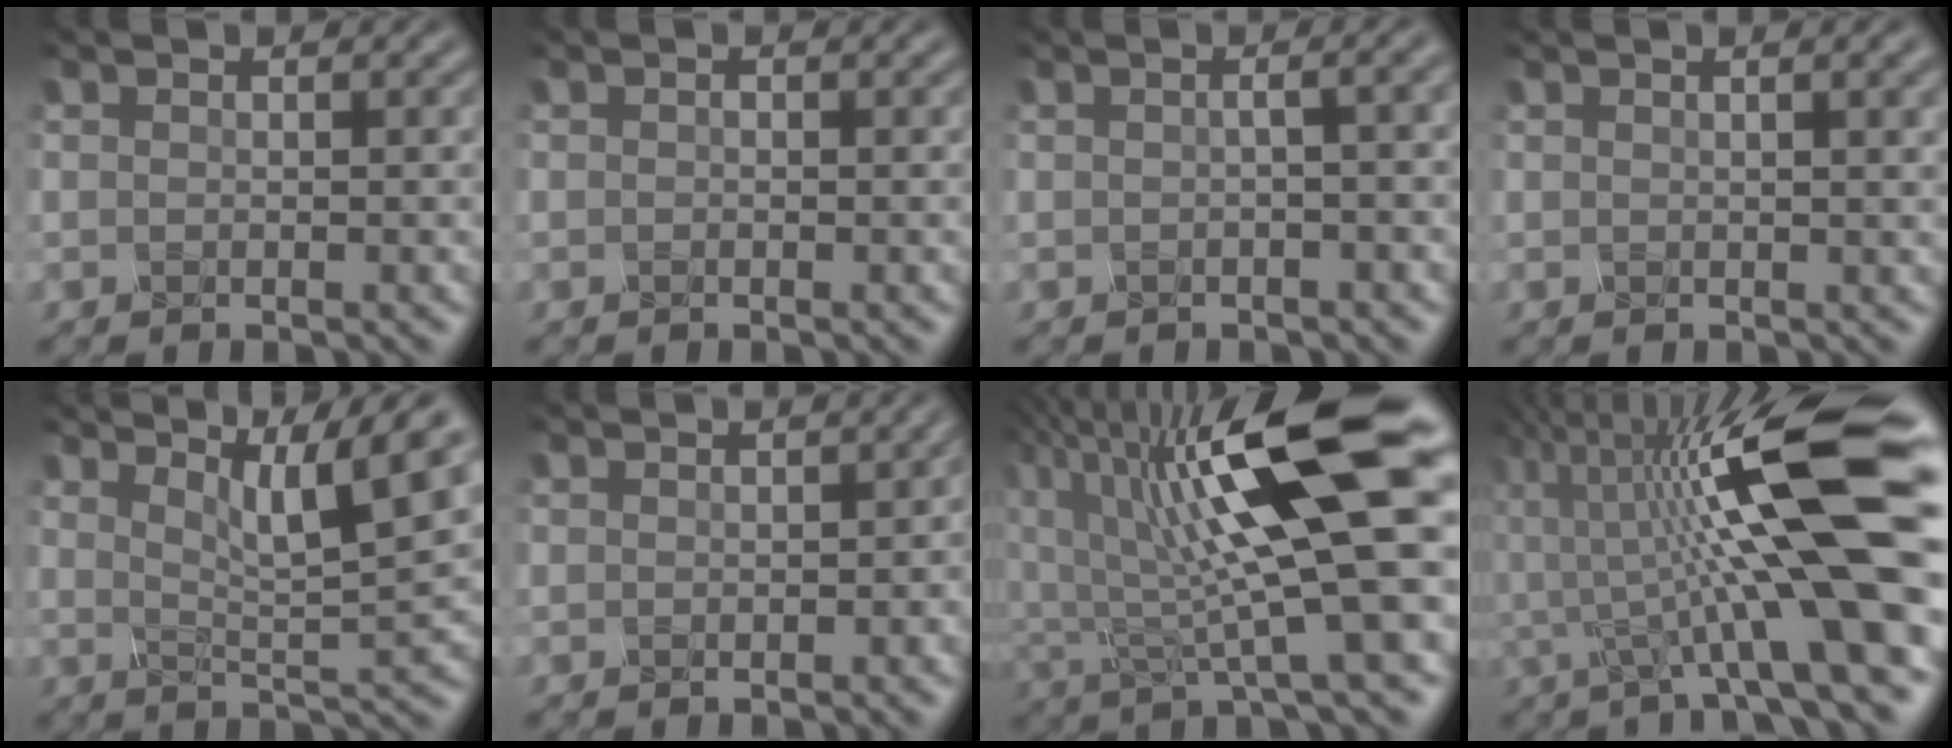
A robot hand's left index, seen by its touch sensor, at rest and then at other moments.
{"total": 0.7, "force": [-0.5, -0.4, -0.4], "torque": [0.000, -0.009, 0.006]}
{"total": 5.7, "force": [1.2, 3.0, 4.6], "torque": [-0.020, 0.044, -0.001]}
{"total": 5.9, "force": [2.8, 2.6, 4.5], "torque": [-0.025, 0.041, 0.020]}
{"total": 7.4, "force": [4.0, 0.9, 6.2], "torque": [-0.093, 0.011, 0.087]}
{"total": 1.1, "force": [-0.2, 0.6, 0.9], "torque": [-0.012, 0.009, 0.016]}
{"total": 12.1, "force": [3.0, 2.4, 11.4], "torque": [-0.200, 0.002, 0.067]}
{"total": 12.7, "force": [-0.5, 2.3, 12.5], "torque": [-0.210, 0.015, 0.002]}